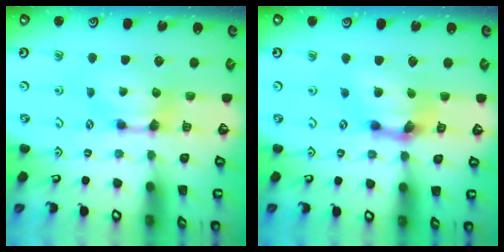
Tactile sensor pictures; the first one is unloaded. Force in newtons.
{"total": 5.2, "press": 4.7, "slide": 2.1}